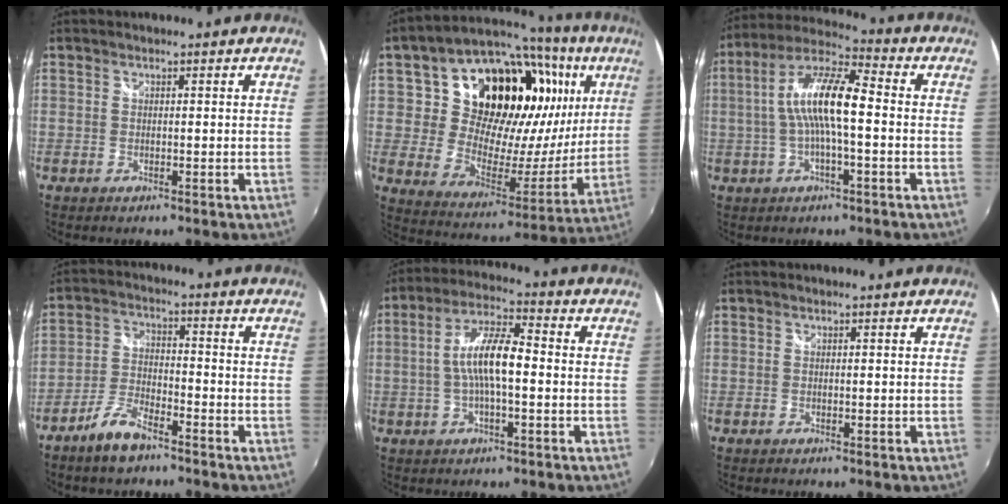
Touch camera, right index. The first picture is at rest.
{"total": 28.9, "force": [10.9, 19.6, 18.1], "torque": [-0.316, 0.046, 0.201]}
{"total": 12.4, "force": [-0.4, 2.9, 12.0], "torque": [-0.233, 0.019, -0.013]}
{"total": 6.9, "force": [-5.3, 2.2, 3.9], "torque": [-0.092, 0.003, -0.102]}
{"total": 9.6, "force": [-0.9, 2.5, 9.2], "torque": [-0.181, 0.013, -0.017]}
{"total": 0.0}